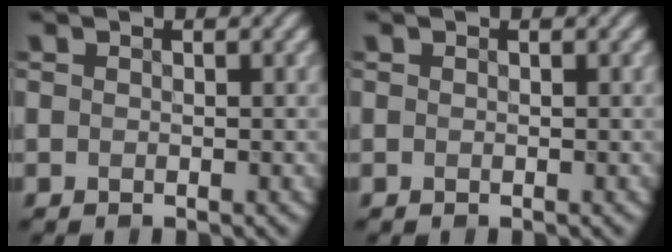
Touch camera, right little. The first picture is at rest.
{"total": 0.0}